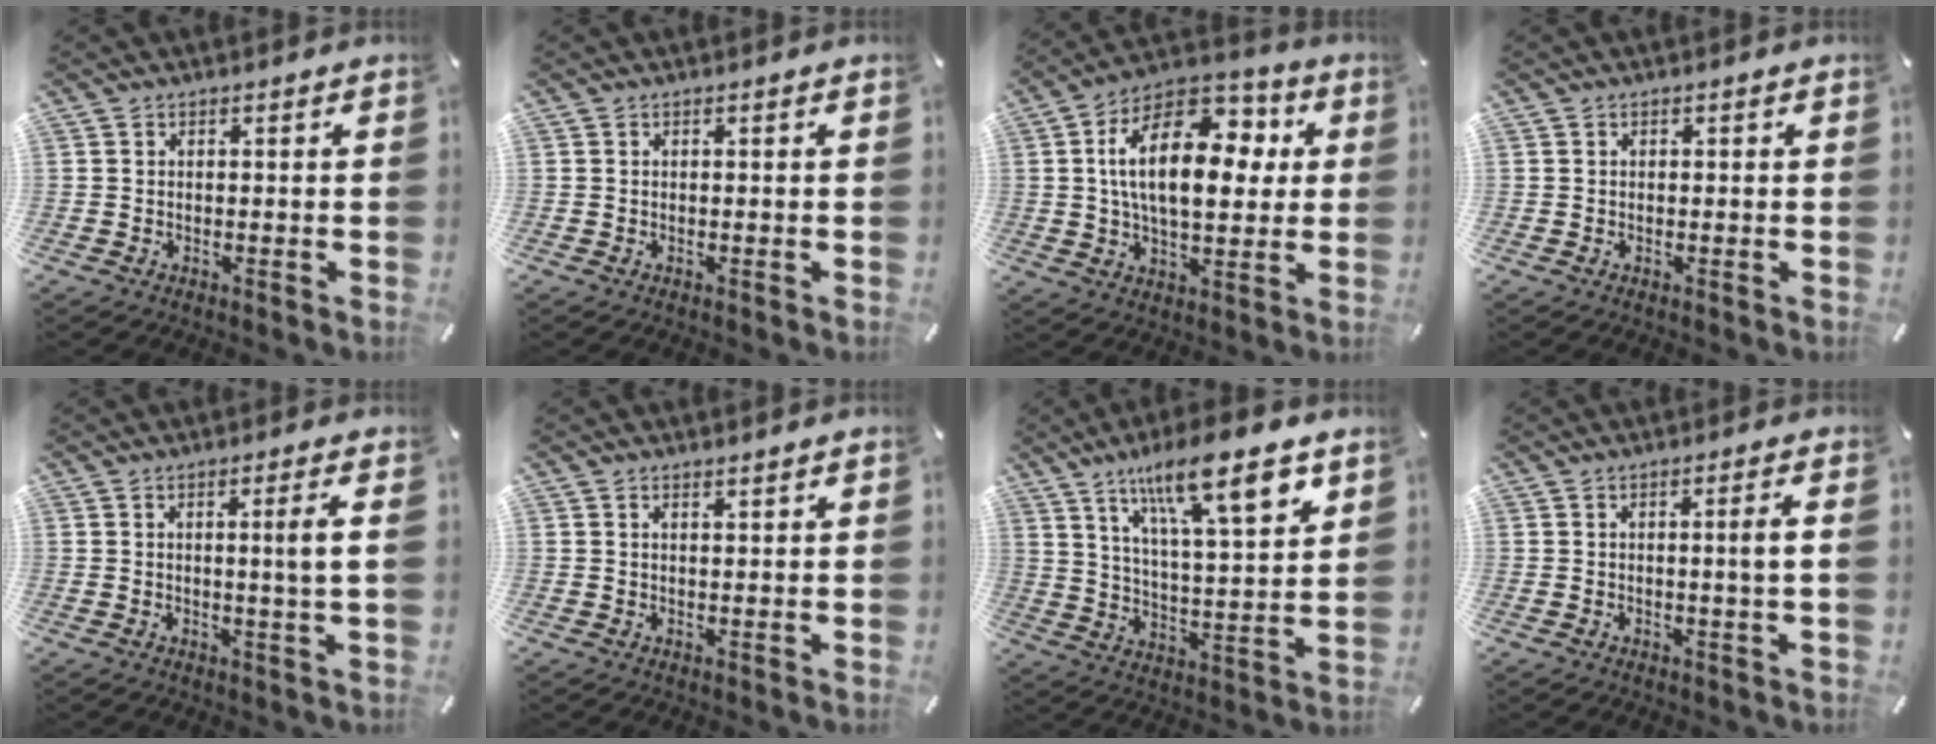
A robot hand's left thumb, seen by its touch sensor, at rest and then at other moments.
{"total": 0.0}
{"total": 20.4, "force": [4.2, 11.5, 16.2], "torque": [-0.288, -0.005, 0.066]}
{"total": 0.0}
{"total": 5.4, "force": [0.9, -0.2, 5.3], "torque": [-0.091, -0.009, 0.009]}
{"total": 1.1, "force": [1.0, 0.1, 0.4], "torque": [-0.007, -0.002, 0.018]}
{"total": 16.8, "force": [11.0, 4.9, 11.7], "torque": [-0.185, -0.053, 0.177]}
{"total": 3.3, "force": [0.4, -0.1, 3.3], "torque": [-0.060, -0.004, 0.004]}